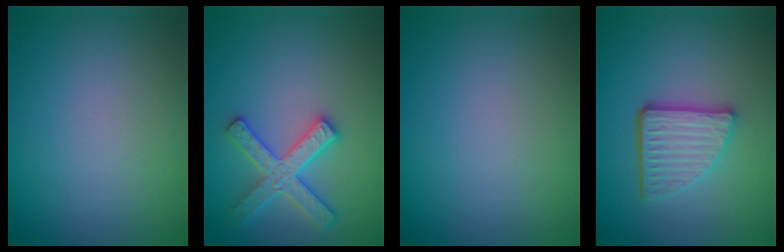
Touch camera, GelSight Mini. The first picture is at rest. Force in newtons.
{"total": 3.6, "press": 3.5, "slide": 1.0}
{"total": 0.0}
{"total": 4.8, "press": 3.4, "slide": 3.3}